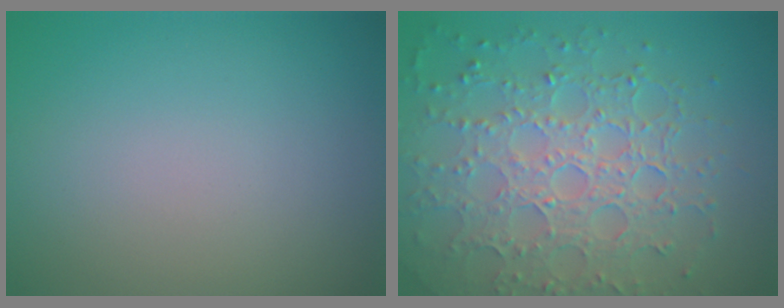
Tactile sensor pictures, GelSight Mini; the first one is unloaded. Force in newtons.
{"total": 7.7, "press": 5.6, "slide": 5.4}